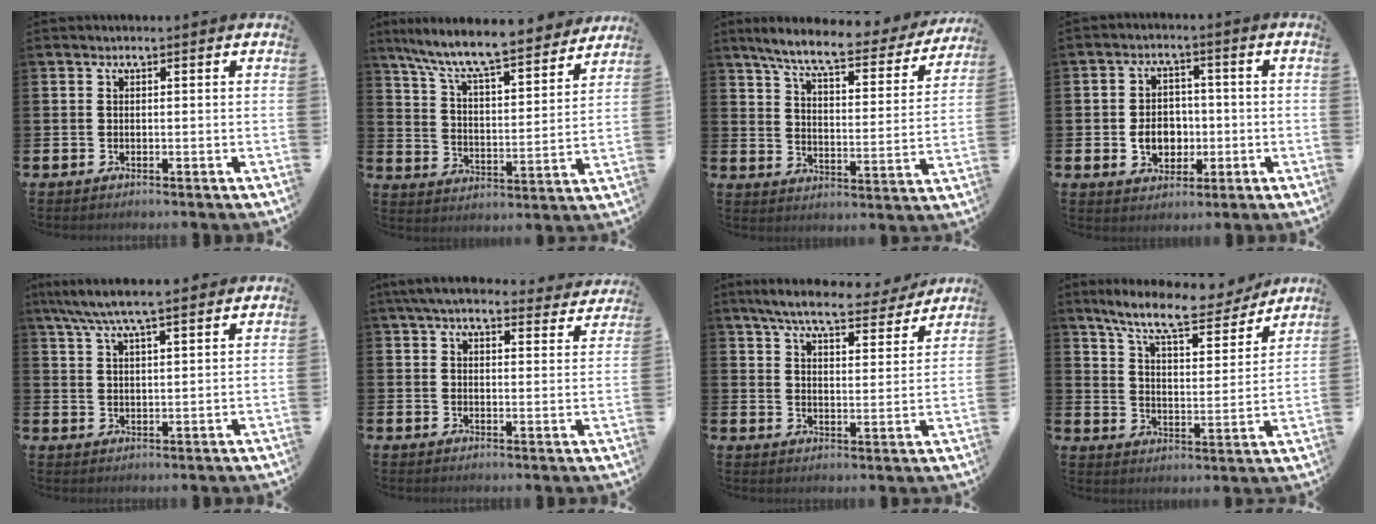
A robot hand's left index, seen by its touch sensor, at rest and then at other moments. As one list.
[{"total": 9.7, "force": [8.9, 1.1, 3.7], "torque": [-0.105, -0.064, 0.151]}, {"total": 7.8, "force": [6.8, 1.2, 3.6], "torque": [-0.097, -0.043, 0.112]}, {"total": 5.1, "force": [-0.8, 4.2, 2.8], "torque": [-0.035, 0.001, -0.024]}, {"total": 6.8, "force": [6.2, 0.8, 2.8], "torque": [-0.070, -0.018, 0.112]}, {"total": 6.1, "force": [5.6, 1.3, 2.0], "torque": [-0.056, -0.022, 0.101]}, {"total": 7.2, "force": [6.6, 1.2, 2.6], "torque": [-0.066, -0.037, 0.112]}, {"total": 10.1, "force": [8.9, 1.9, 4.4], "torque": [-0.108, -0.050, 0.151]}]